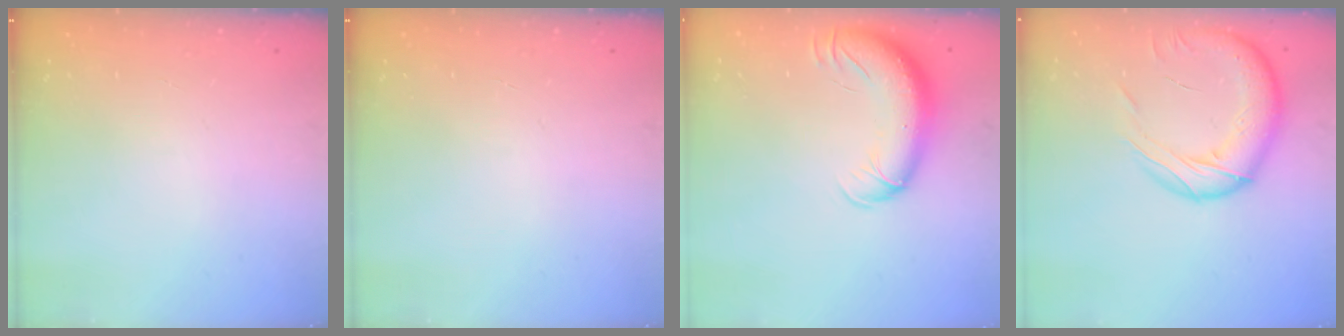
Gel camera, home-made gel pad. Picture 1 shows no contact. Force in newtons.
{"total": 0.0}
{"total": 13.9, "press": 13.5, "slide": 3.1}
{"total": 19.1, "press": 18.6, "slide": 4.3}